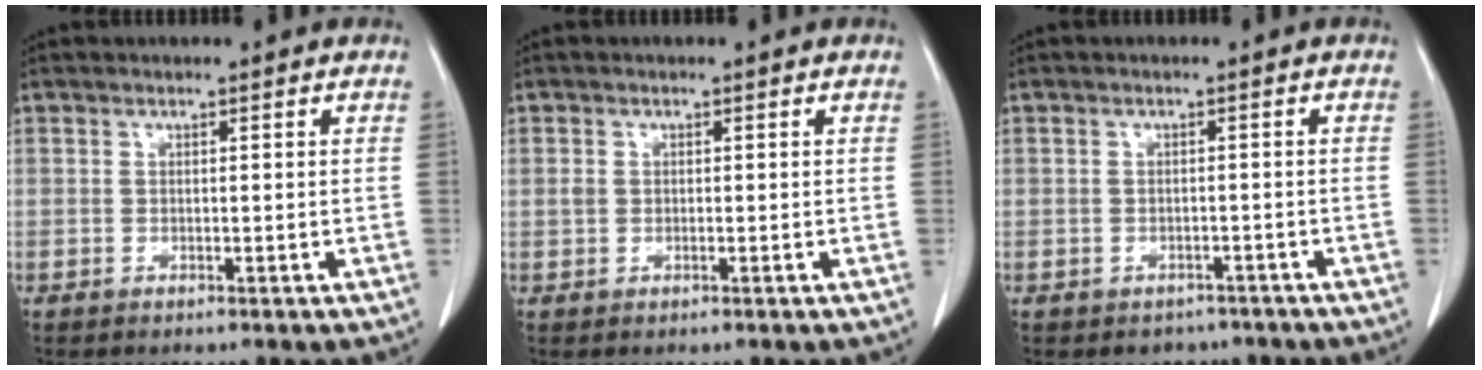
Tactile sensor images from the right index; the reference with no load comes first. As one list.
[{"total": 1.0, "force": [0.1, 0.8, 0.5], "torque": [-0.012, 0.006, 0.003]}, {"total": 3.3, "force": [-2.4, 2.2, 0.2], "torque": [-0.001, 0.012, -0.031]}]